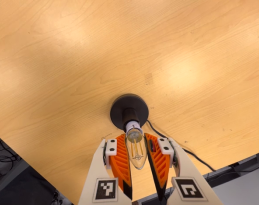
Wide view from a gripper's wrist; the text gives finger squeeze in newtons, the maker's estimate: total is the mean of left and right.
{"total": 13.6, "left": 14.4, "right": 12.7}